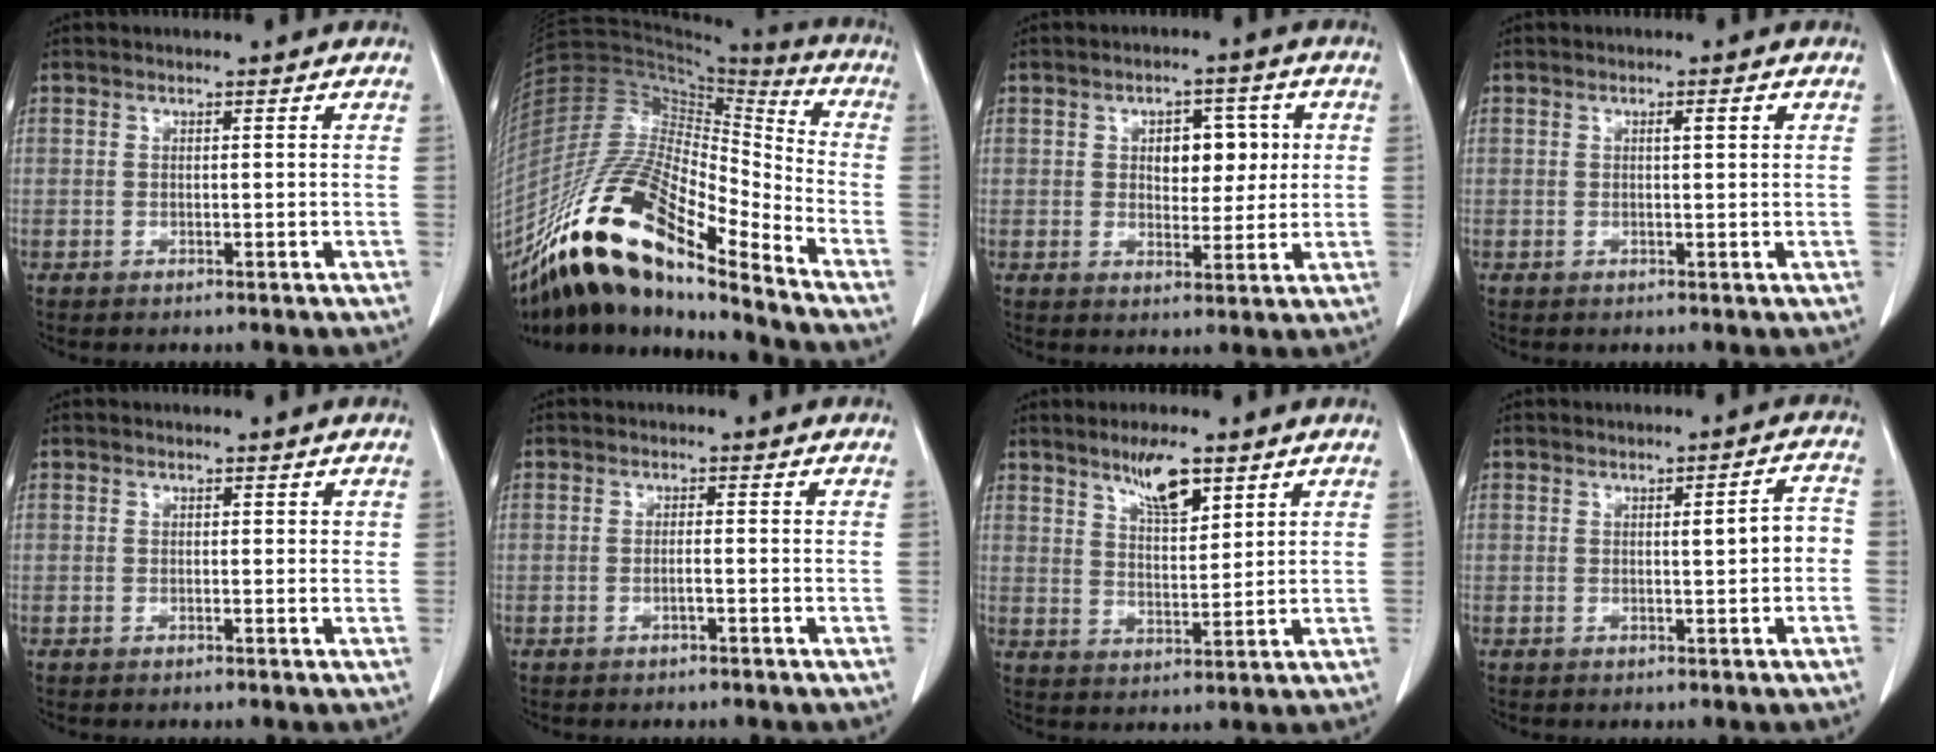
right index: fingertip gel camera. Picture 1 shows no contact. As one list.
[{"total": 23.2, "force": [-15.7, 4.9, 16.3], "torque": [-0.323, -0.007, -0.285]}, {"total": 6.6, "force": [1.5, 3.7, 5.3], "torque": [-0.066, 0.013, 0.027]}, {"total": 1.8, "force": [0.7, 0.2, 1.6], "torque": [-0.026, 0.001, 0.011]}, {"total": 0.8, "force": [0.6, 0.4, 0.4], "torque": [0.003, -0.002, 0.006]}, {"total": 0.9, "force": [-0.3, 0.0, 0.8], "torque": [-0.018, 0.000, -0.005]}, {"total": 6.7, "force": [4.6, 1.4, 4.7], "torque": [-0.085, -0.002, 0.082]}, {"total": 4.0, "force": [-0.1, 0.8, 3.9], "torque": [-0.052, 0.011, 0.000]}]